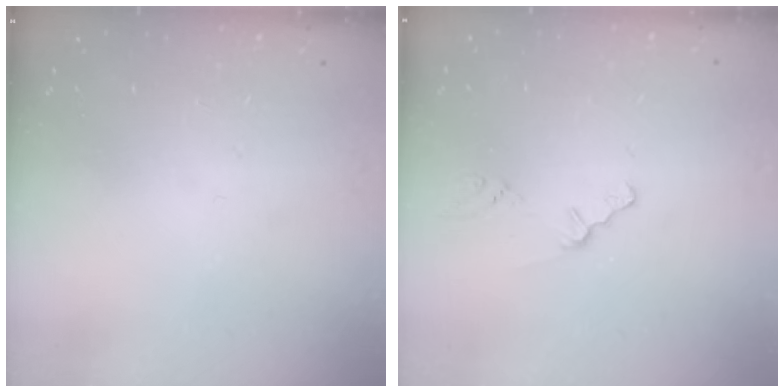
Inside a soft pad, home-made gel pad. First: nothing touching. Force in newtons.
{"total": 0.8, "press": 0.8, "slide": 0.2}